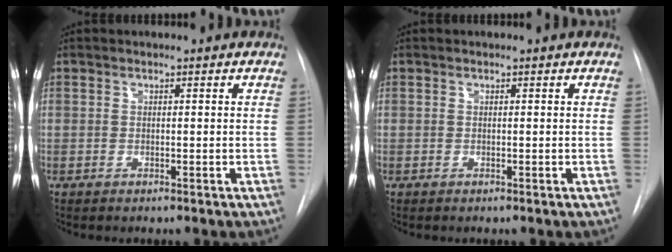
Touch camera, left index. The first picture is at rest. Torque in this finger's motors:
{"motor_torque": [0.03, 0.03, 0.00, 0.00]}